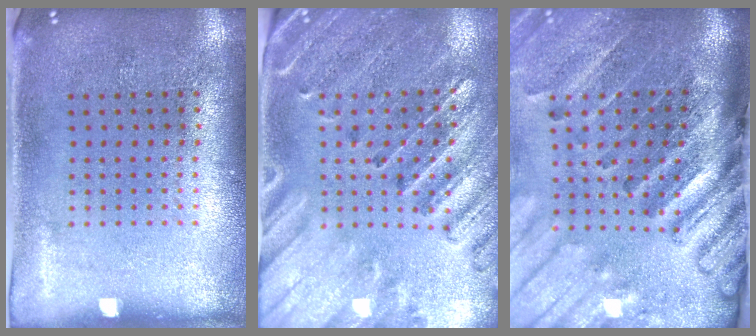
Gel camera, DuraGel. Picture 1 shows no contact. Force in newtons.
{"total": 2.8, "press": 2.6, "slide": 0.9}
{"total": 4.4, "press": 3.2, "slide": 3.0}